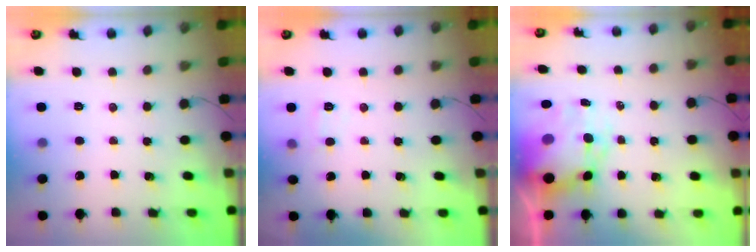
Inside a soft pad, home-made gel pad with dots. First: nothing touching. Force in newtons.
{"total": 6.3, "press": 6.2, "slide": 1.5}
{"total": 9.1, "press": 8.6, "slide": 2.8}